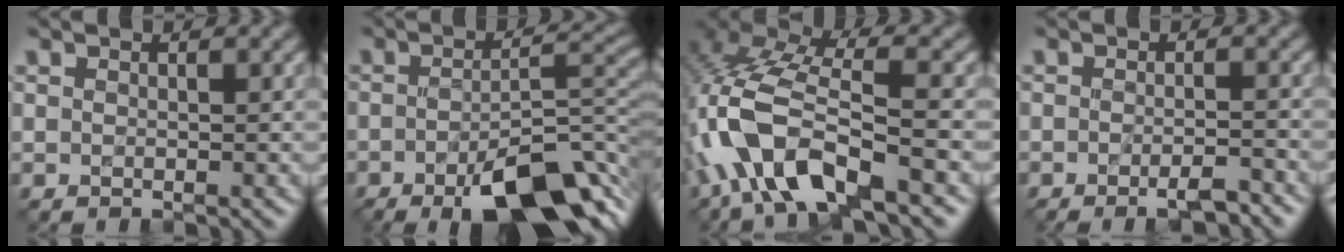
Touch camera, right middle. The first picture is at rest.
{"total": 10.8, "force": [-5.8, 3.4, 8.5], "torque": [-0.127, -0.008, -0.088]}
{"total": 10.3, "force": [-4.8, 3.8, 8.3], "torque": [-0.170, 0.014, -0.098]}
{"total": 3.2, "force": [-2.0, 0.6, 2.4], "torque": [-0.037, -0.004, -0.036]}